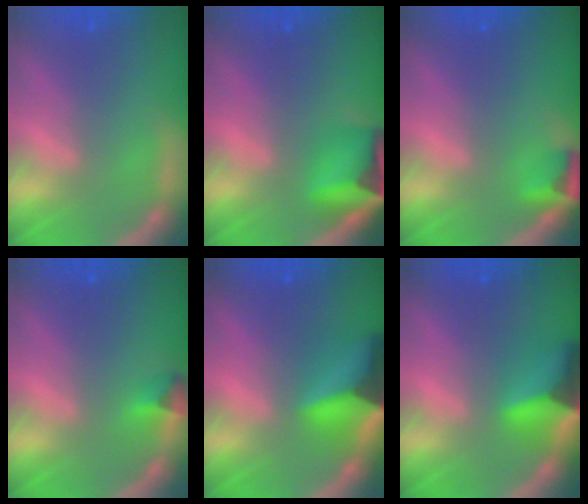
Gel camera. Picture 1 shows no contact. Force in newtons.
{"total": 6.4}
{"total": 2.4}
{"total": 1.4}
{"total": 9.0}
{"total": 6.9}